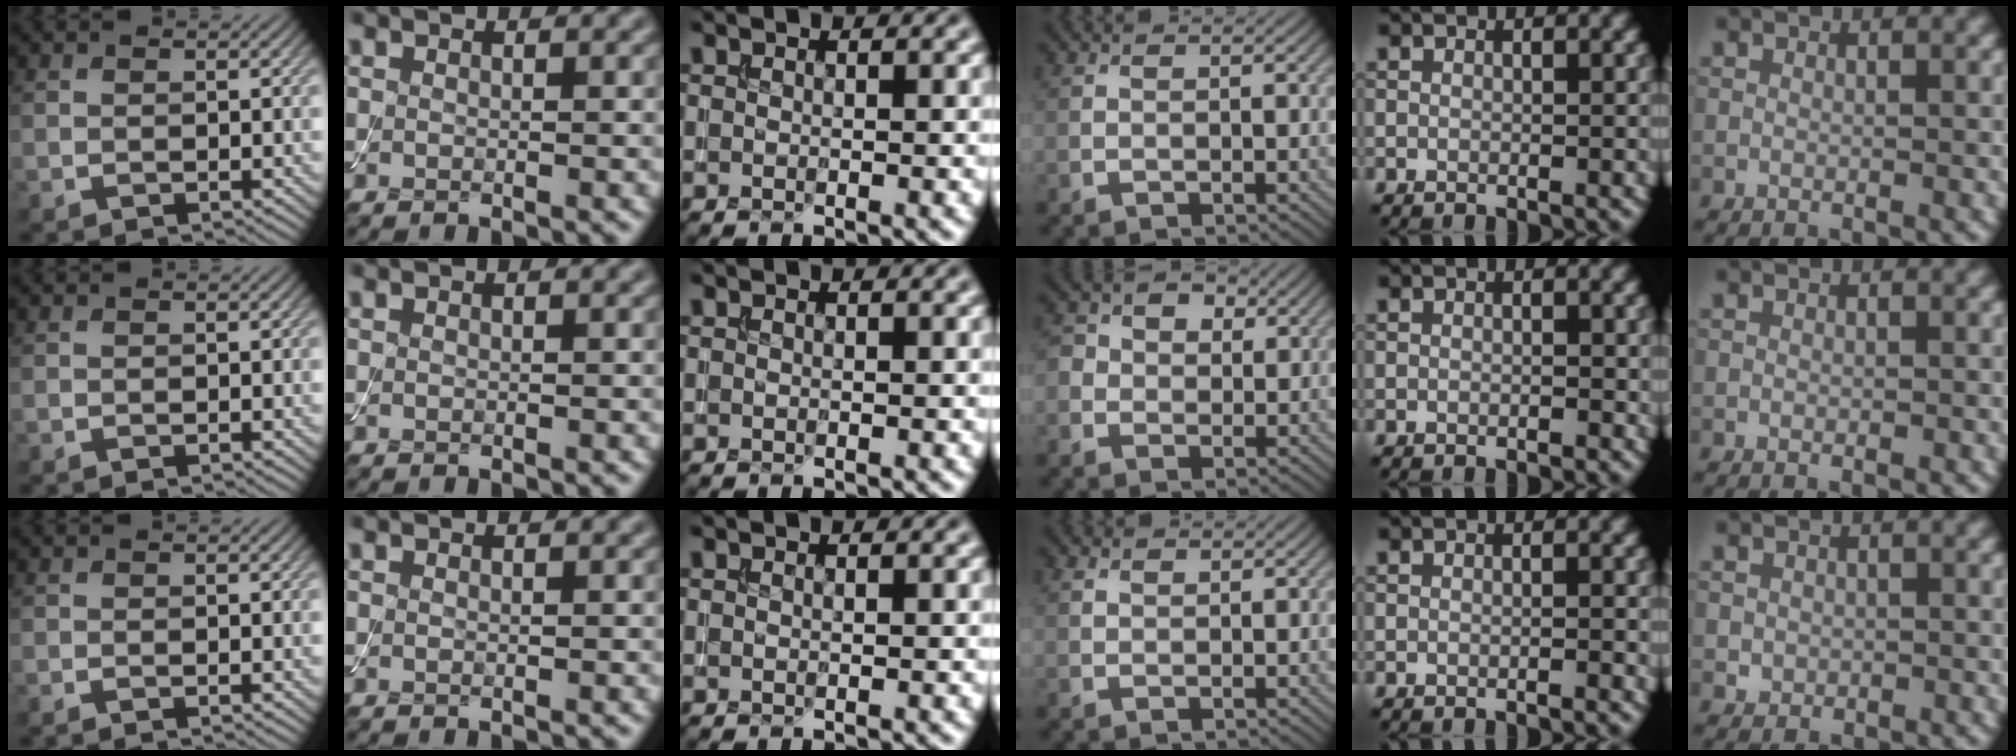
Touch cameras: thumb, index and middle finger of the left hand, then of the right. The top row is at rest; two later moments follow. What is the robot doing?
{"motion": "assemble", "object": "toy tower of hanoi"}